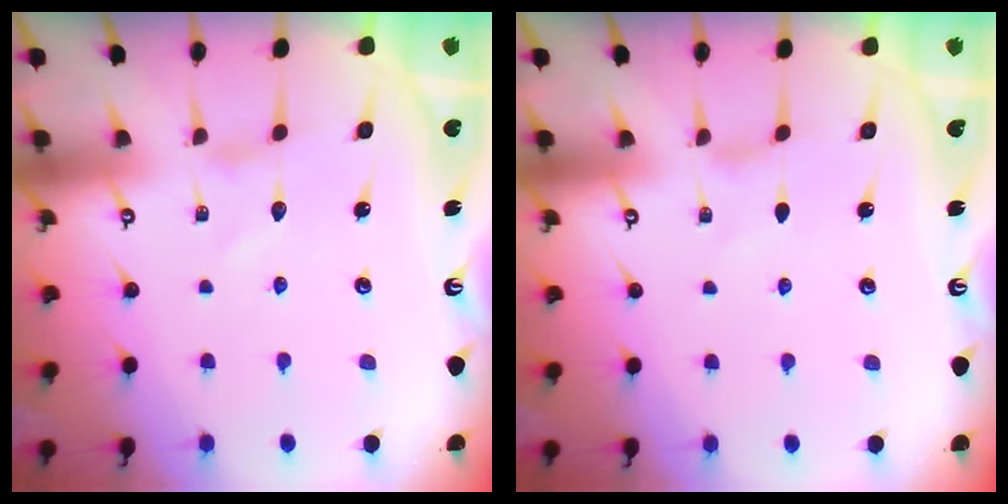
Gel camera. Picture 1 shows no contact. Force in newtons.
{"total": 0.0}